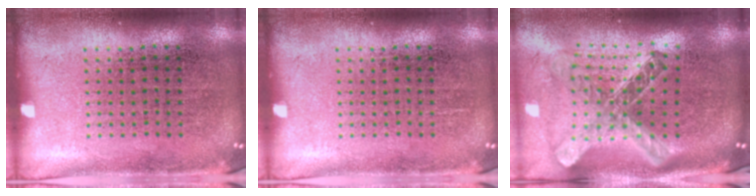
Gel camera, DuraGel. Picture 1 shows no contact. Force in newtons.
{"total": 0.0}
{"total": 2.7, "press": 2.0, "slide": 1.9}